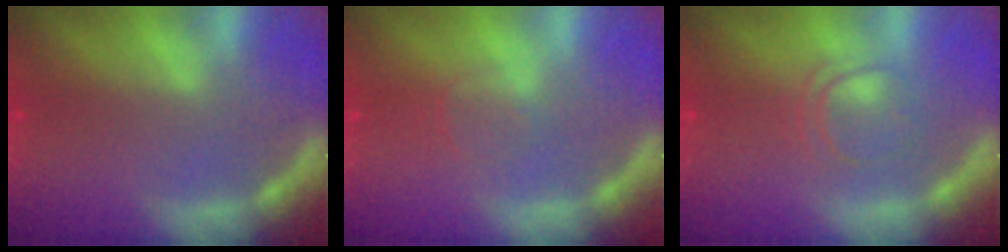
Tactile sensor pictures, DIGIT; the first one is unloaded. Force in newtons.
{"total": 1.4}
{"total": 3.0}